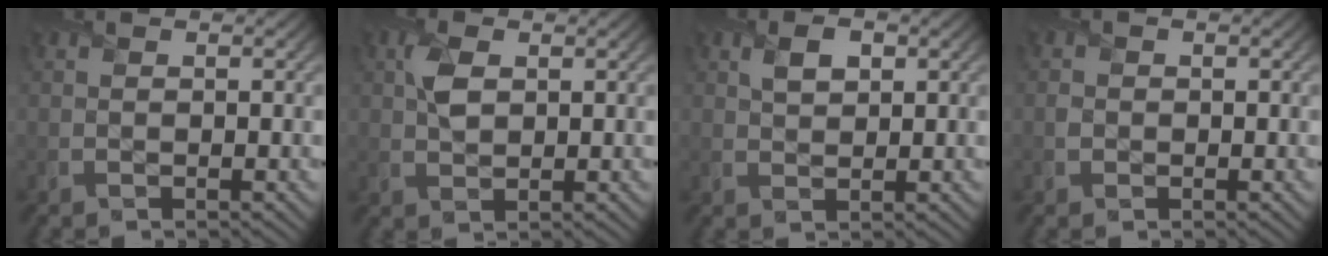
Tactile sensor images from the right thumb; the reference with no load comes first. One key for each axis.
{"total": 3.4, "fx": 1.0, "fy": 2.1, "fz": 2.5, "tx": -0.062, "ty": 0.005, "tz": 0.017}
{"total": 2.9, "fx": 1.1, "fy": 1.8, "fz": 1.9, "tx": -0.041, "ty": 0.000, "tz": 0.020}
{"total": 1.1, "fx": -0.2, "fy": 1.0, "fz": 0.2, "tx": -0.004, "ty": -0.005, "tz": -0.009}